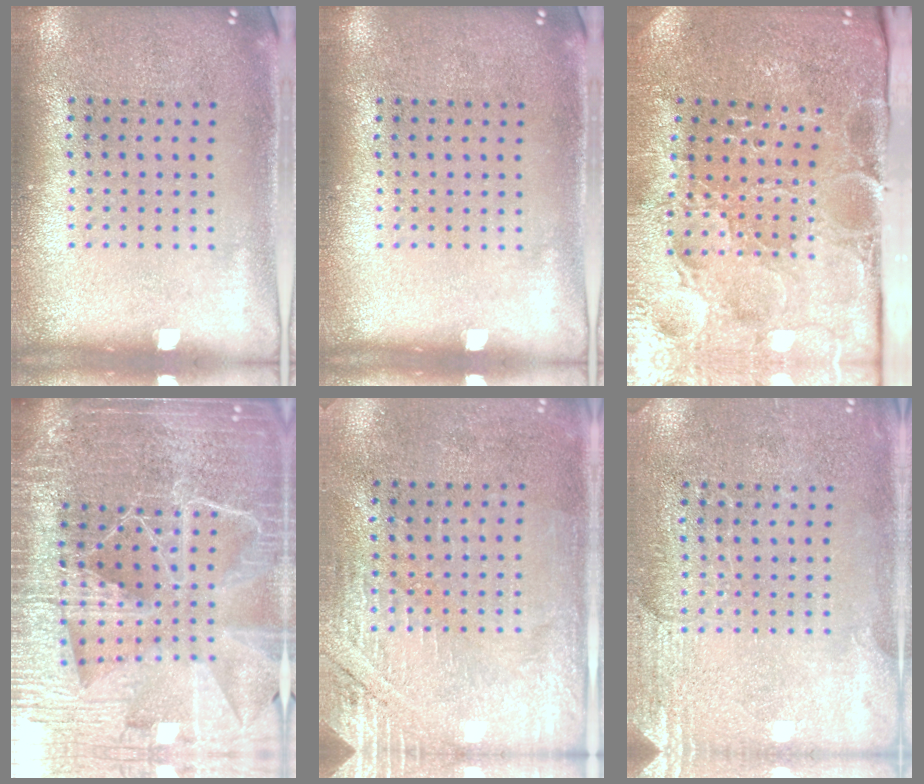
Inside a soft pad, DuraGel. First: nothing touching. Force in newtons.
{"total": 0.0}
{"total": 3.7, "press": 3.7, "slide": 0.7}
{"total": 6.2, "press": 5.4, "slide": 3.1}
{"total": 2.7, "press": 2.5, "slide": 1.1}
{"total": 2.8, "press": 2.5, "slide": 1.3}